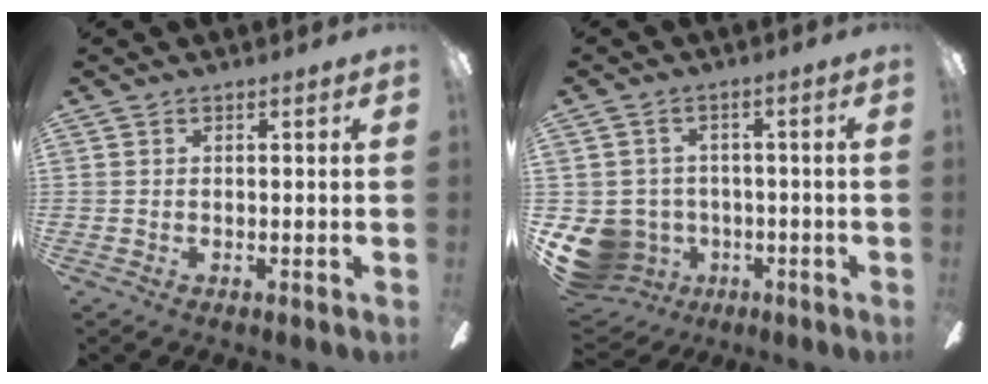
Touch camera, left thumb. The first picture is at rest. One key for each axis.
{"total": 9.2, "fx": -3.1, "fy": 8.2, "fz": 2.9, "tx": -0.109, "ty": 0.014, "tz": -0.051}